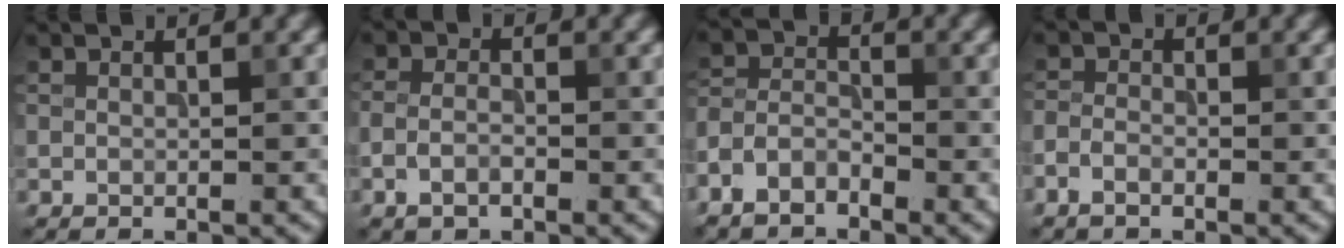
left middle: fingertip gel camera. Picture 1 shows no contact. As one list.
[{"total": 2.2, "force": [-1.0, 1.3, 1.6], "torque": [-0.035, 0.000, -0.023]}, {"total": 3.7, "force": [-2.7, 1.8, 1.8], "torque": [-0.034, 0.003, -0.063]}, {"total": 1.6, "force": [-1.1, 0.8, 0.9], "torque": [-0.020, 0.001, -0.028]}]